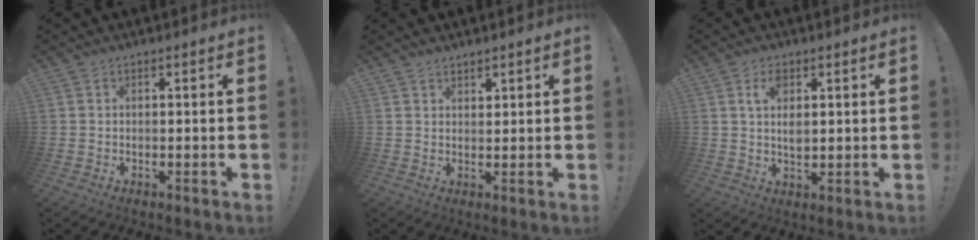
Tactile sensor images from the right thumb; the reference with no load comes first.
{"total": 2.1, "force": [1.8, 1.1, 0.4], "torque": [0.010, -0.016, 0.030]}
{"total": 4.9, "force": [1.7, 2.4, 3.9], "torque": [-0.058, -0.007, 0.026]}